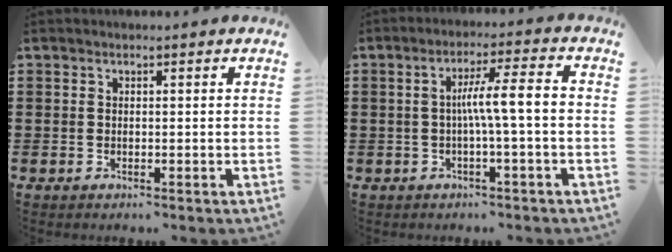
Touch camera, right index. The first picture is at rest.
{"total": 6.0, "force": [-0.7, 0.2, 5.9], "torque": [-0.110, 0.002, -0.020]}